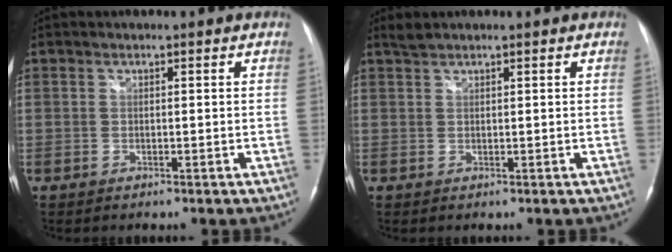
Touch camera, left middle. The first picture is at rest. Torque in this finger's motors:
{"motor_torque": [0.16, -0.03, -0.08, 0.01]}